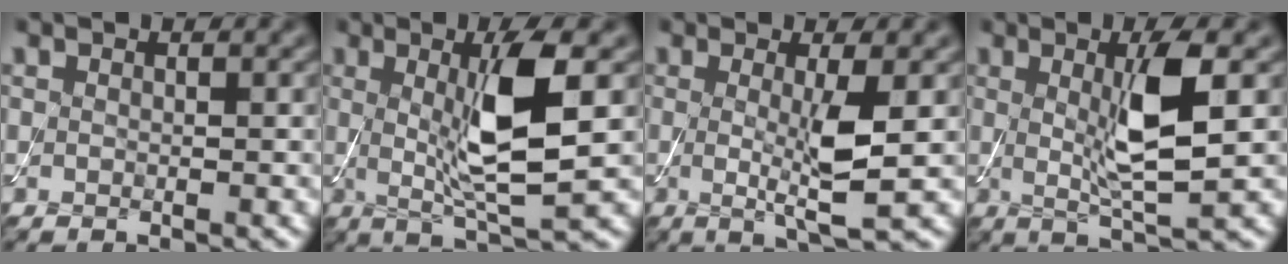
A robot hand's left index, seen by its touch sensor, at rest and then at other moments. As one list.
[{"total": 7.4, "force": [0.7, 1.4, 7.2], "torque": [-0.127, -0.007, 0.017]}, {"total": 4.4, "force": [0.0, 0.6, 4.4], "torque": [-0.082, -0.013, 0.002]}, {"total": 6.0, "force": [0.7, 1.1, 5.8], "torque": [-0.108, -0.007, 0.016]}]